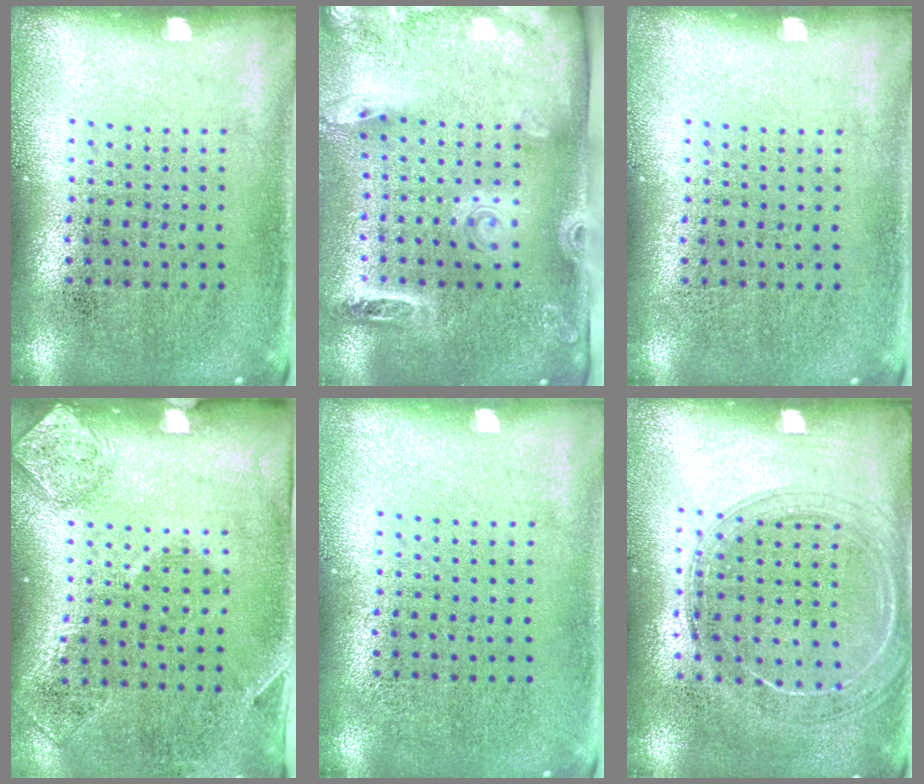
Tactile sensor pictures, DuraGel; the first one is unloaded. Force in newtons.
{"total": 2.6, "press": 1.9, "slide": 1.8}
{"total": 0.0}
{"total": 1.9, "press": 1.2, "slide": 1.5}
{"total": 0.0}
{"total": 1.5, "press": 1.5, "slide": 0.2}